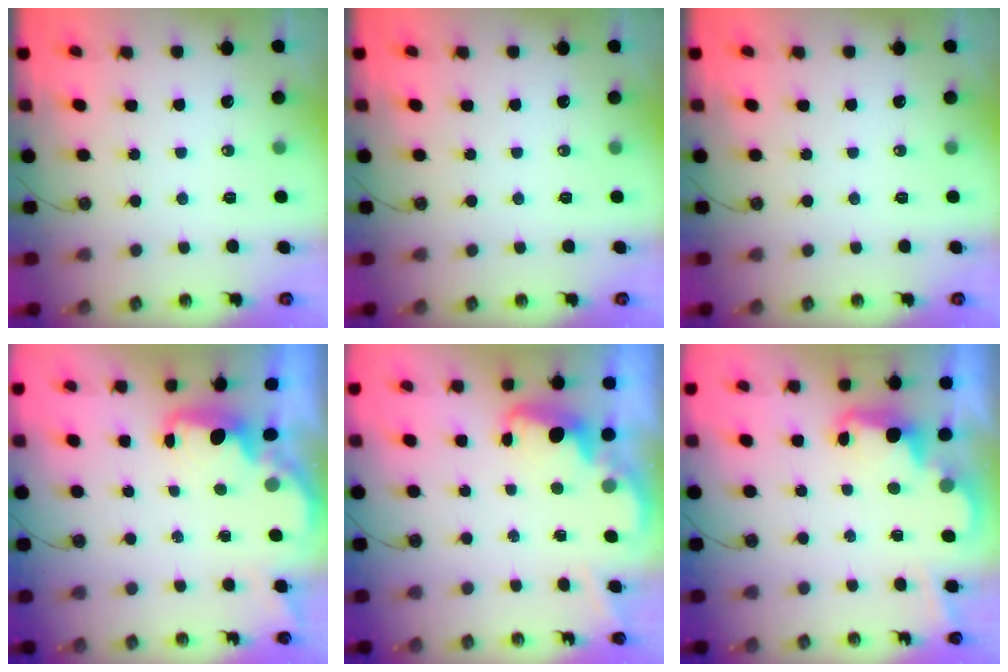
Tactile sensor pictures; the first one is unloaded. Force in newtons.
{"total": 0.0}
{"total": 0.0}
{"total": 1.5, "press": 1.3, "slide": 0.7}
{"total": 2.6, "press": 2.4, "slide": 0.8}
{"total": 2.4, "press": 2.3, "slide": 0.5}